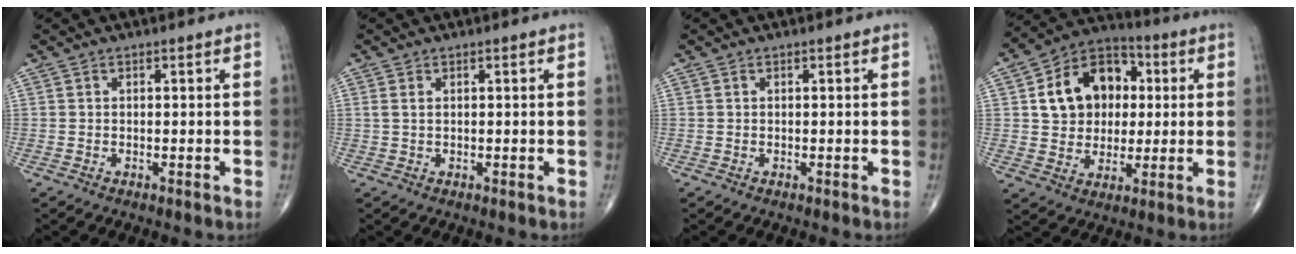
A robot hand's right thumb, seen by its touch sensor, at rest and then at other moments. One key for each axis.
{"total": 1.1, "fx": 0.4, "fy": 0.5, "fz": 0.8, "tx": -0.024, "ty": 0.007, "tz": 0.011}
{"total": 0.0}
{"total": 15.5, "fx": 2.9, "fy": 12.1, "fz": 9.2, "tx": -0.110, "ty": 0.015, "tz": 0.045}